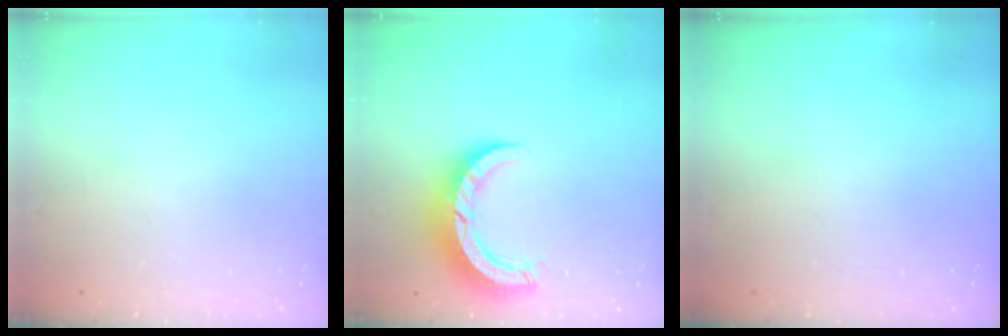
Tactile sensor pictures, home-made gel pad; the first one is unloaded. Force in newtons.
{"total": 8.8, "press": 8.8, "slide": 0.8}
{"total": 0.0}